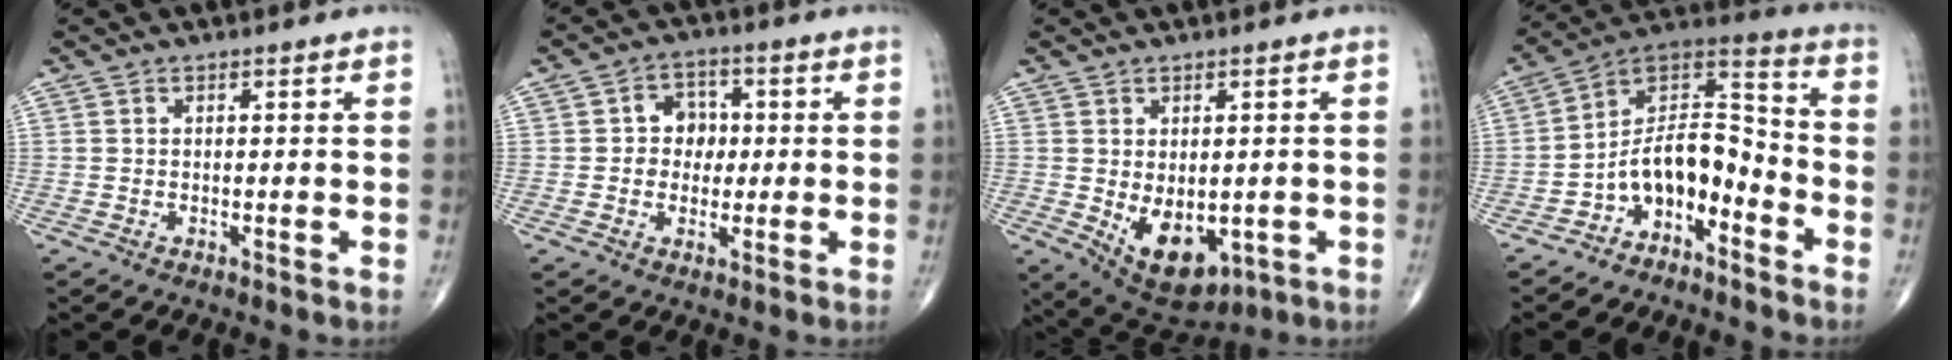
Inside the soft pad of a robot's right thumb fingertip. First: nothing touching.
{"total": 5.0, "force": [0.4, 4.3, 2.4], "torque": [-0.002, 0.008, 0.001]}
{"total": 11.0, "force": [-2.2, 6.6, 8.5], "torque": [-0.106, -0.012, -0.010]}
{"total": 11.3, "force": [-5.8, 6.5, 7.2], "torque": [-0.097, 0.098, -0.108]}